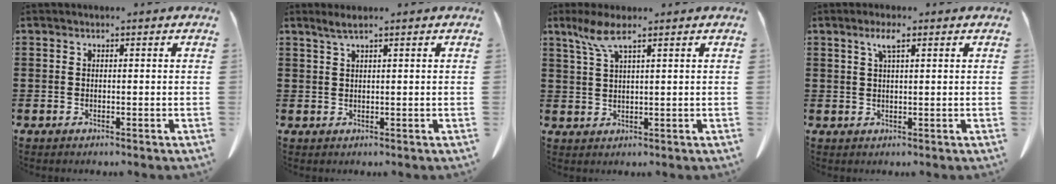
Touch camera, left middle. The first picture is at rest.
{"total": 1.5, "force": [1.1, -0.3, 0.9], "torque": [-0.019, -0.002, 0.020]}
{"total": 4.7, "force": [2.8, 0.7, 3.7], "torque": [-0.079, 0.003, 0.050]}
{"total": 2.6, "force": [1.4, 0.4, 2.2], "torque": [-0.046, 0.006, 0.022]}